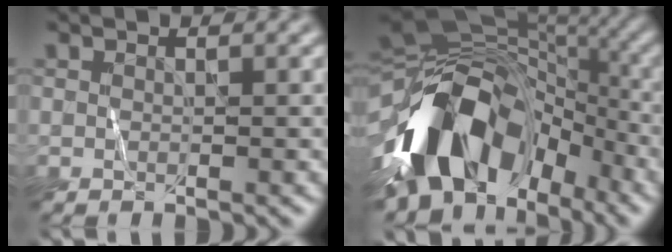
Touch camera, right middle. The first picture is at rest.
{"total": 14.5, "force": [-5.5, 9.2, 9.8], "torque": [-0.165, 0.011, -0.108]}